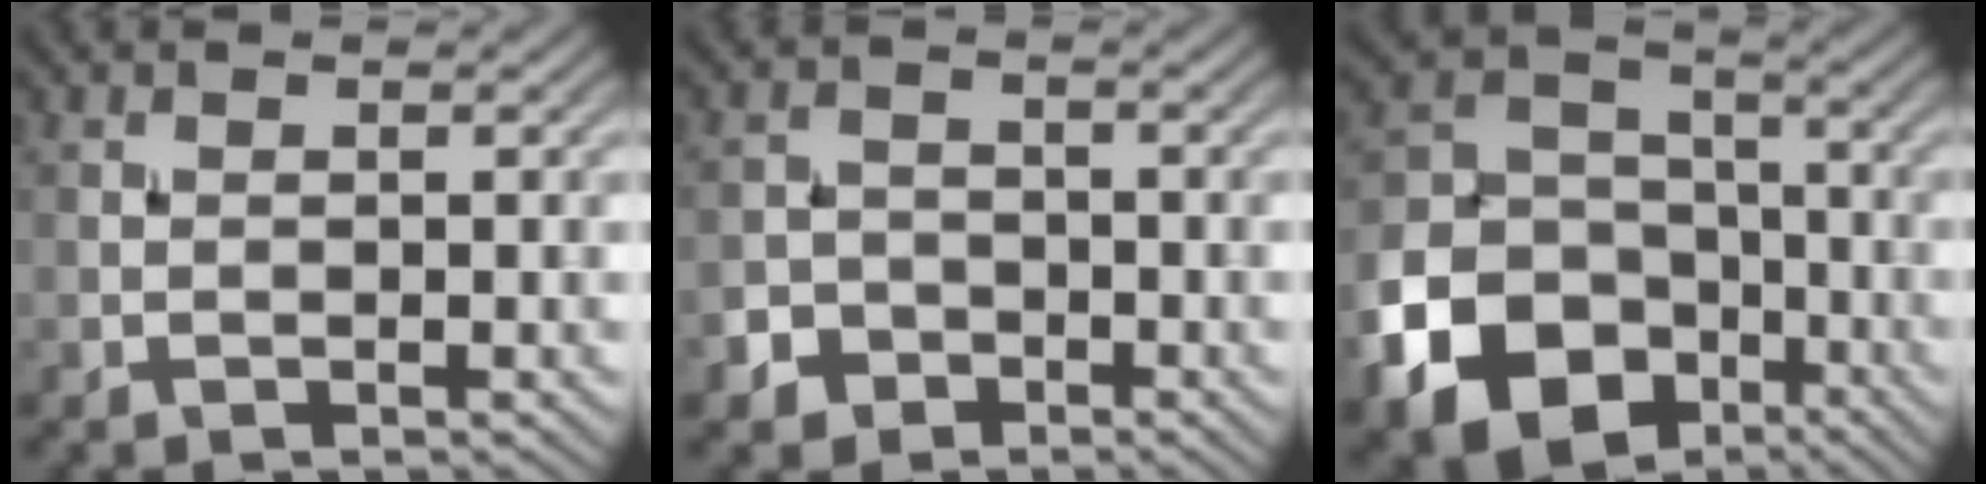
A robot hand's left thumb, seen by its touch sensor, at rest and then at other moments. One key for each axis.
{"total": 3.1, "fx": -1.9, "fy": 2.3, "fz": 0.7, "tx": -0.007, "ty": 0.000, "tz": -0.044}
{"total": 16.2, "fx": -8.0, "fy": 12.0, "fz": 7.4, "tx": -0.206, "ty": -0.047, "tz": -0.150}